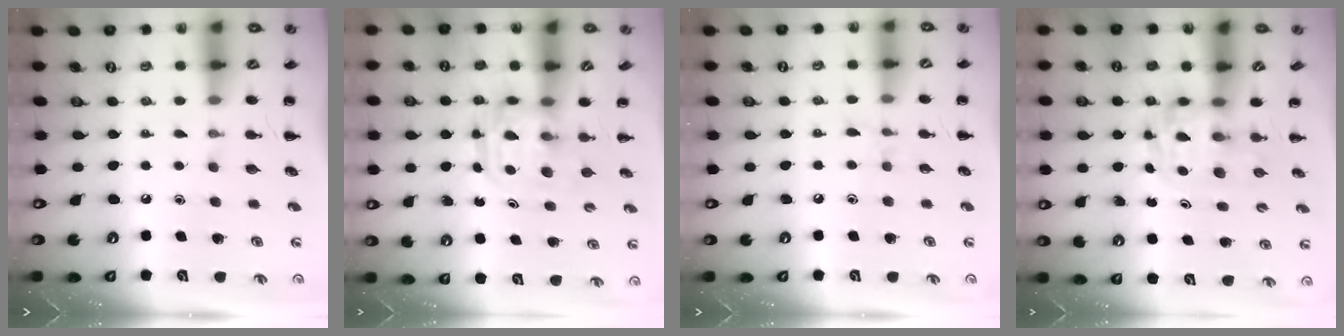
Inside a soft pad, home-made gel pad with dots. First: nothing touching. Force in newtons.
{"total": 3.1, "press": 3.1, "slide": 0.2}
{"total": 3.9, "press": 3.7, "slide": 1.3}
{"total": 3.5, "press": 3.5, "slide": 0.6}